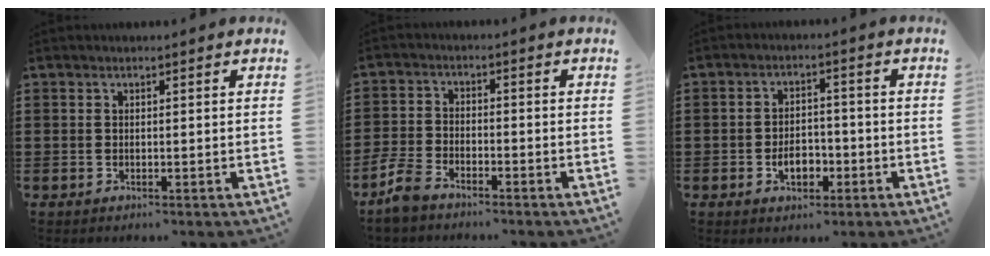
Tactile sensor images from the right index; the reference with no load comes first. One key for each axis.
{"total": 4.3, "fx": -3.6, "fy": 1.4, "fz": 1.9, "tx": -0.062, "ty": -0.003, "tz": -0.078}
{"total": 4.5, "fx": -1.8, "fy": 2.7, "fz": 3.2, "tx": -0.051, "ty": 0.000, "tz": -0.032}